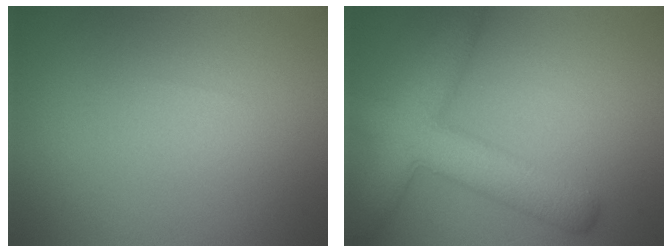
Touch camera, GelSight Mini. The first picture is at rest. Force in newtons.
{"total": 7.2, "press": 7.2, "slide": 0.3}